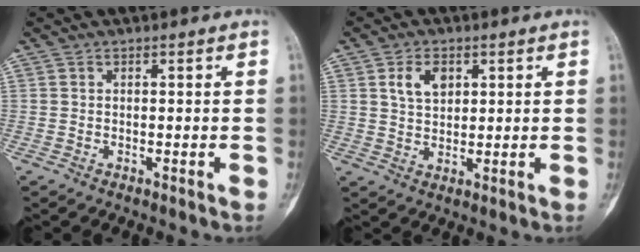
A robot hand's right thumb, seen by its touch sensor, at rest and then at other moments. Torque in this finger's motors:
{"motor_torque": [0.78, 0.90, 0.22, -0.17, 0.16]}